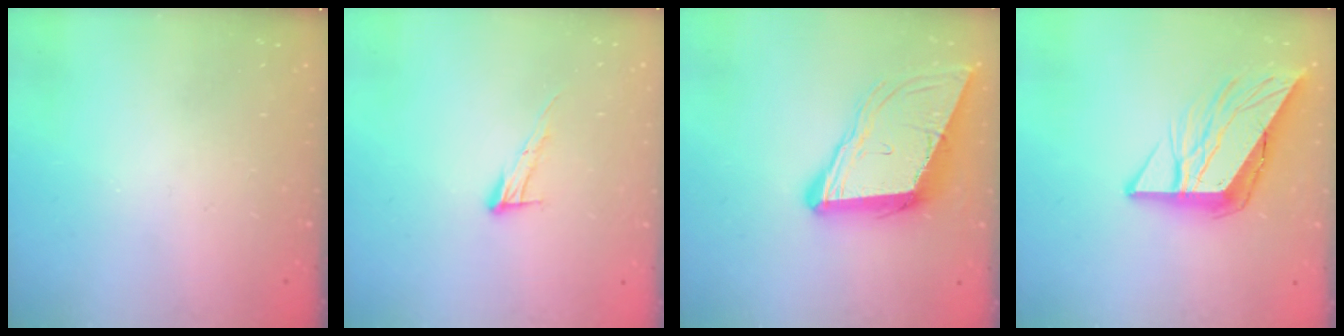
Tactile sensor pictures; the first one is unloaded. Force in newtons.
{"total": 8.4, "press": 8.4, "slide": 0.4}
{"total": 12.0, "press": 11.5, "slide": 3.7}
{"total": 11.7, "press": 11.6, "slide": 1.4}